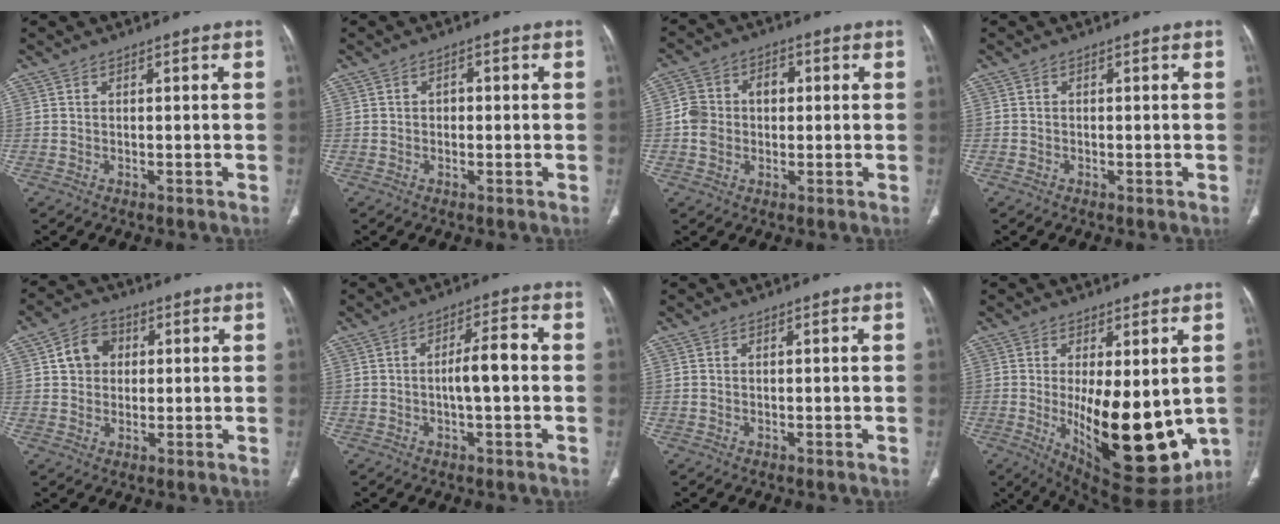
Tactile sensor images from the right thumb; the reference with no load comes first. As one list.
[{"total": 1.7, "force": [0.0, 1.3, 1.1], "torque": [-0.010, 0.005, -0.003]}, {"total": 7.6, "force": [0.1, 6.3, 4.3], "torque": [-0.064, 0.026, -0.003]}, {"total": 0.6, "force": [-0.3, 0.5, 0.2], "torque": [-0.002, 0.001, -0.006]}, {"total": 6.8, "force": [1.5, 5.7, 3.4], "torque": [-0.039, 0.006, 0.020]}, {"total": 6.0, "force": [-0.5, 1.8, 5.7], "torque": [-0.099, 0.019, -0.013]}, {"total": 0.0}, {"total": 19.9, "force": [-2.1, 8.3, 17.9], "torque": [-0.239, -0.037, -0.001]}]